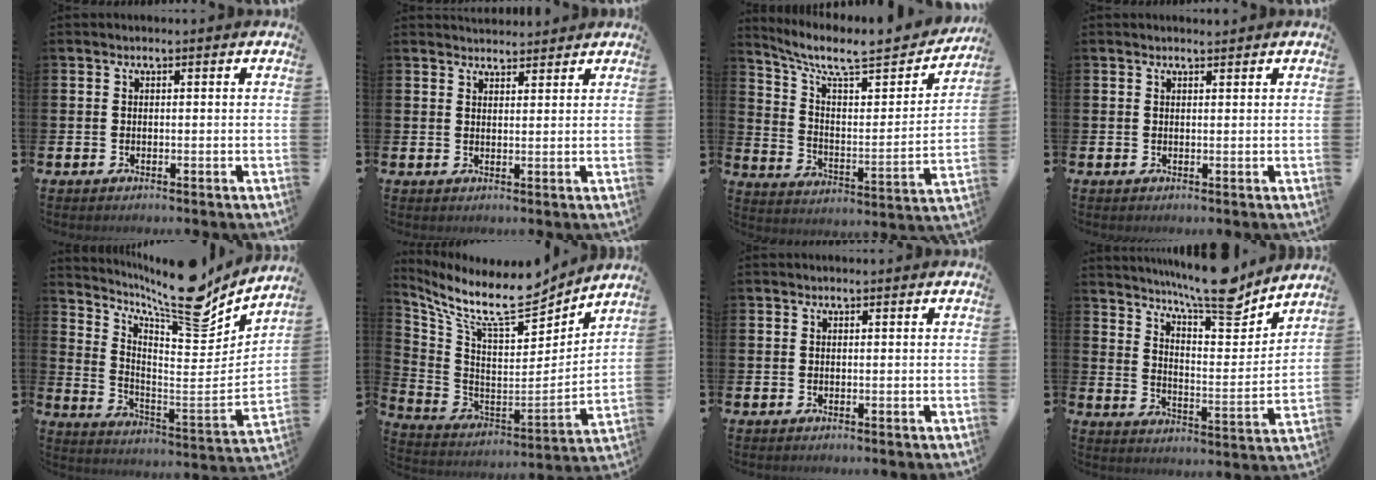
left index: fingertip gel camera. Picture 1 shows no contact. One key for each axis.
{"total": 2.9, "fx": 2.8, "fy": 0.6, "fz": 0.0, "tx": 0.004, "ty": -0.014, "tz": 0.050}
{"total": 8.3, "fx": 7.0, "fy": 2.3, "fz": 3.9, "tx": -0.097, "ty": -0.059, "tz": 0.114}
{"total": 1.1, "fx": 1.1, "fy": 0.2, "fz": 0.2, "tx": 0.005, "ty": 0.000, "tz": 0.018}
{"total": 13.1, "fx": 10.9, "fy": 2.9, "fz": 6.7, "tx": -0.122, "ty": -0.084, "tz": 0.180}
{"total": 11.9, "fx": 9.8, "fy": 2.9, "fz": 6.2, "tx": -0.148, "ty": -0.070, "tz": 0.164}
{"total": 0.0}
{"total": 11.2, "fx": 9.9, "fy": 1.7, "fz": 4.9, "tx": -0.097, "ty": -0.061, "tz": 0.172}